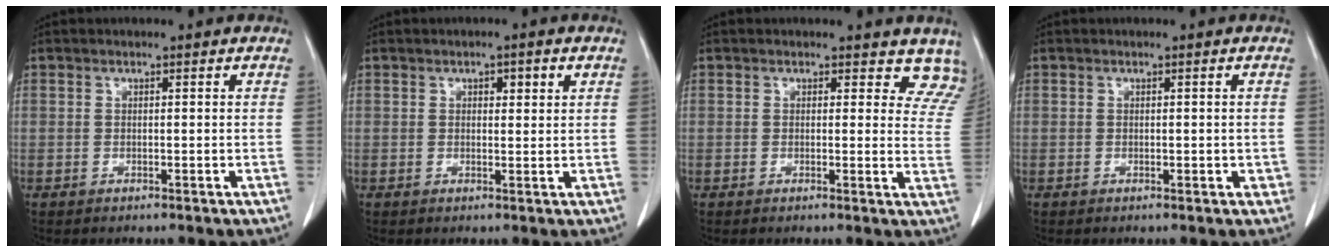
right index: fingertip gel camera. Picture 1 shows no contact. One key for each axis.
{"total": 2.6, "fx": 1.1, "fy": 1.0, "fz": 2.2, "tx": -0.032, "ty": 0.004, "tz": 0.014}
{"total": 6.3, "fx": 5.3, "fy": 3.1, "fz": 1.3, "tx": 0.024, "ty": -0.014, "tz": 0.023}
{"total": 1.7, "fx": -0.3, "fy": 0.9, "fz": 1.4, "tx": -0.016, "ty": 0.000, "tz": -0.003}